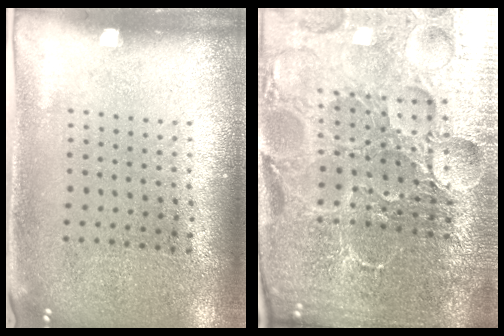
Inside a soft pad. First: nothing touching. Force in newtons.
{"total": 6.8, "press": 6.0, "slide": 3.2}